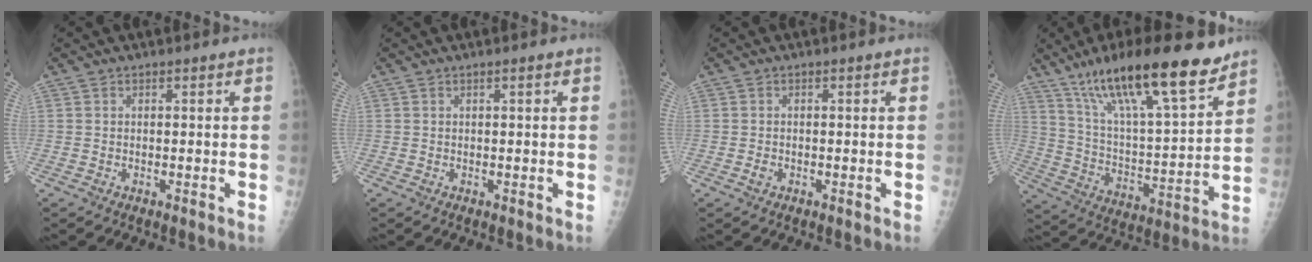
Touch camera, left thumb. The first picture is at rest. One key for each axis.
{"total": 0.6, "fx": 0.3, "fy": 0.1, "fz": 0.6, "tx": -0.010, "ty": 0.001, "tz": 0.003}
{"total": 1.0, "fx": -0.4, "fy": 0.8, "fz": 0.5, "tx": -0.009, "ty": 0.001, "tz": -0.008}
{"total": 23.8, "fx": 16.3, "fy": 5.4, "fz": 16.4, "tx": -0.255, "ty": -0.063, "tz": 0.280}